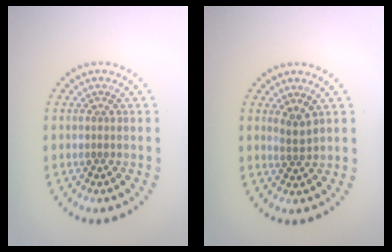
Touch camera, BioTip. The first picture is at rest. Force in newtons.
{"total": 1.5, "press": 1.2, "slide": 0.9}